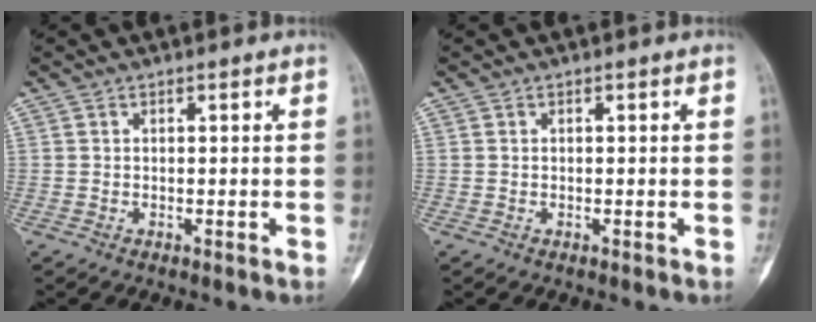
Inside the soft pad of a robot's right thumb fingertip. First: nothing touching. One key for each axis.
{"total": 0.0}